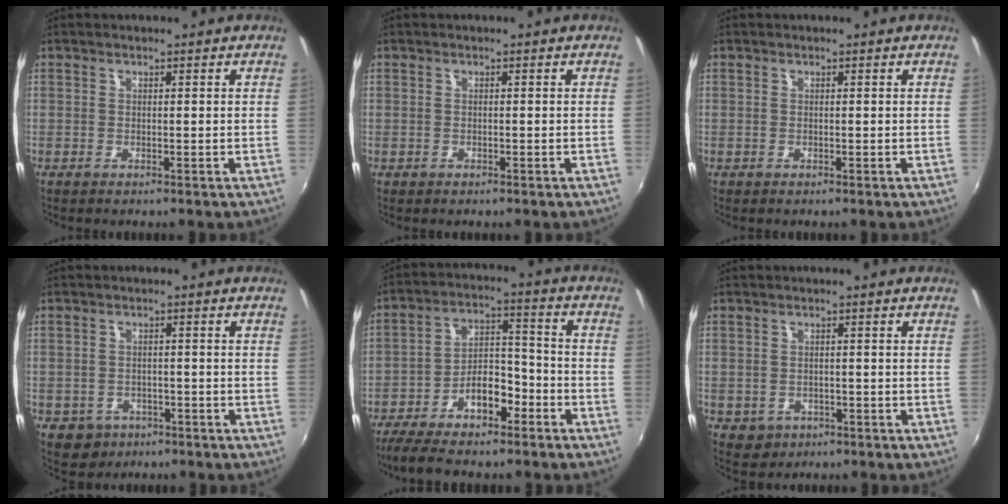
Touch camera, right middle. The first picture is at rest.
{"total": 0.0}
{"total": 0.0}
{"total": 5.6, "force": [-2.7, 4.7, 1.6], "torque": [-0.047, -0.004, -0.032]}
{"total": 12.8, "force": [-8.5, 5.4, 7.9], "torque": [-0.156, 0.022, -0.142]}
{"total": 4.0, "force": [-1.3, 3.5, 1.4], "torque": [-0.037, -0.004, -0.011]}